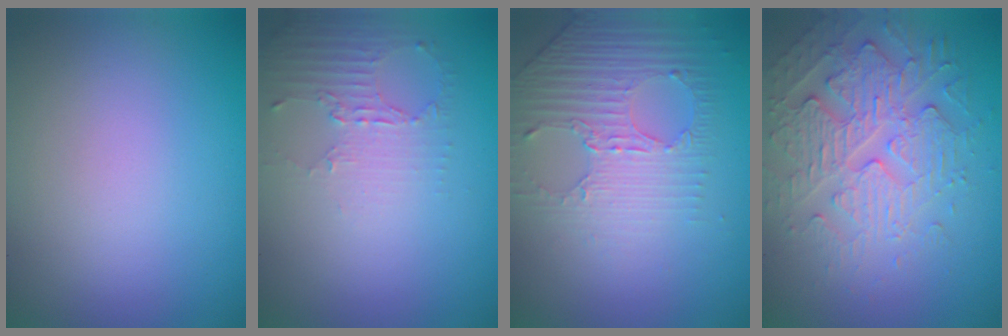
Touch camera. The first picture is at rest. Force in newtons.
{"total": 2.2, "press": 1.7, "slide": 1.5}
{"total": 4.5, "press": 3.0, "slide": 3.4}
{"total": 4.8, "press": 4.1, "slide": 2.3}